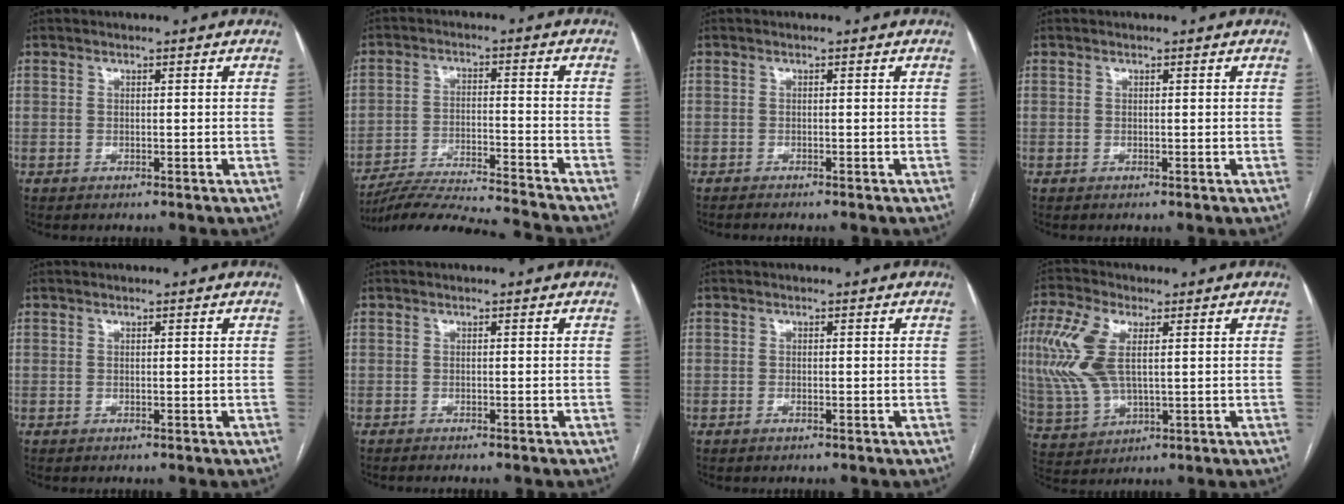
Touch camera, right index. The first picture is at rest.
{"total": 17.4, "force": [-16.5, -1.4, 5.3], "torque": [-0.098, -0.023, -0.258]}
{"total": 3.8, "force": [-3.4, 0.2, 1.8], "torque": [-0.020, -0.004, -0.041]}
{"total": 0.0}
{"total": 0.0}
{"total": 3.2, "force": [-2.8, 0.1, 1.5], "torque": [-0.019, -0.004, -0.033]}
{"total": 0.6, "force": [-0.4, 0.1, 0.4], "torque": [-0.010, -0.001, -0.006]}
{"total": 11.0, "force": [2.3, 4.9, 9.6], "torque": [-0.244, 0.012, 0.050]}